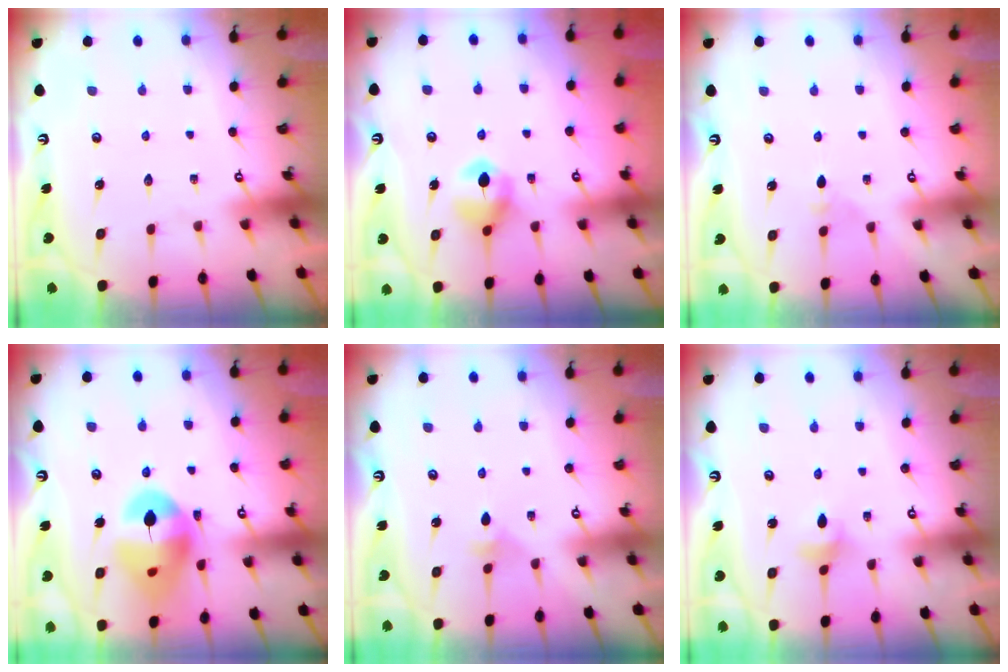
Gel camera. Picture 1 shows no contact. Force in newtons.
{"total": 7.1, "press": 7.1, "slide": 0.6}
{"total": 2.7, "press": 2.6, "slide": 0.7}
{"total": 15.7, "press": 15.6, "slide": 1.8}
{"total": 2.8, "press": 2.7, "slide": 0.7}
{"total": 2.4, "press": 2.4, "slide": 0.4}